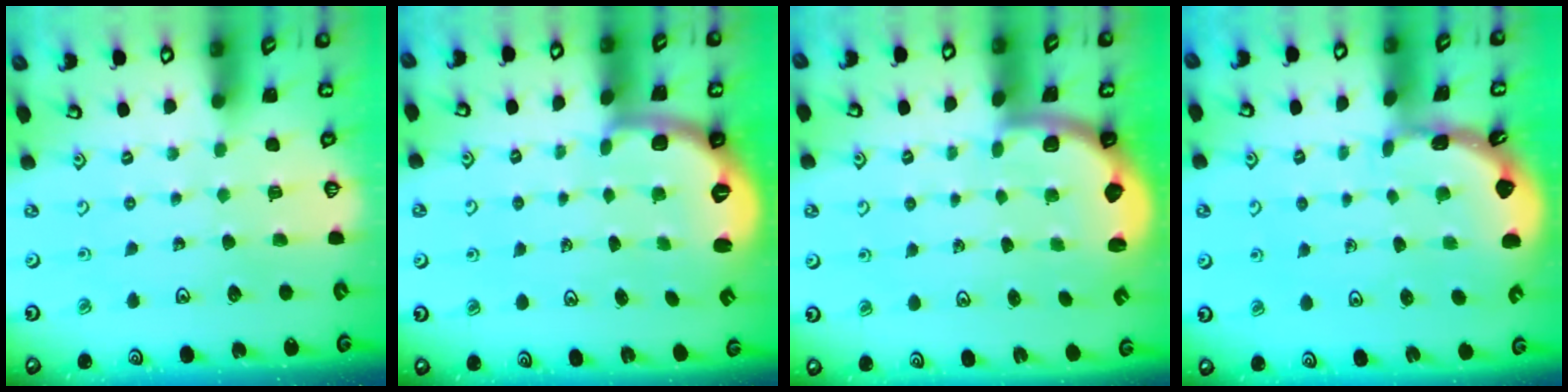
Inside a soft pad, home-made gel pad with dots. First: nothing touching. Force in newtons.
{"total": 2.4, "press": 1.8, "slide": 1.6}
{"total": 2.0, "press": 1.9, "slide": 0.5}
{"total": 1.8, "press": 1.8, "slide": 0.1}